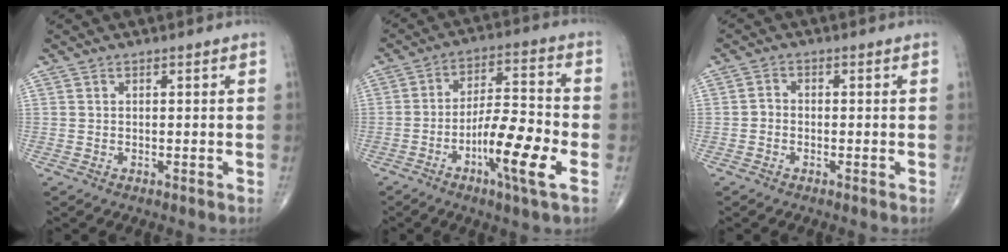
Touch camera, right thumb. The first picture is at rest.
{"total": 12.9, "force": [-4.8, 2.2, 11.8], "torque": [-0.206, 0.024, -0.084]}
{"total": 1.5, "force": [-0.6, 1.2, 0.7], "torque": [-0.004, 0.006, -0.017]}